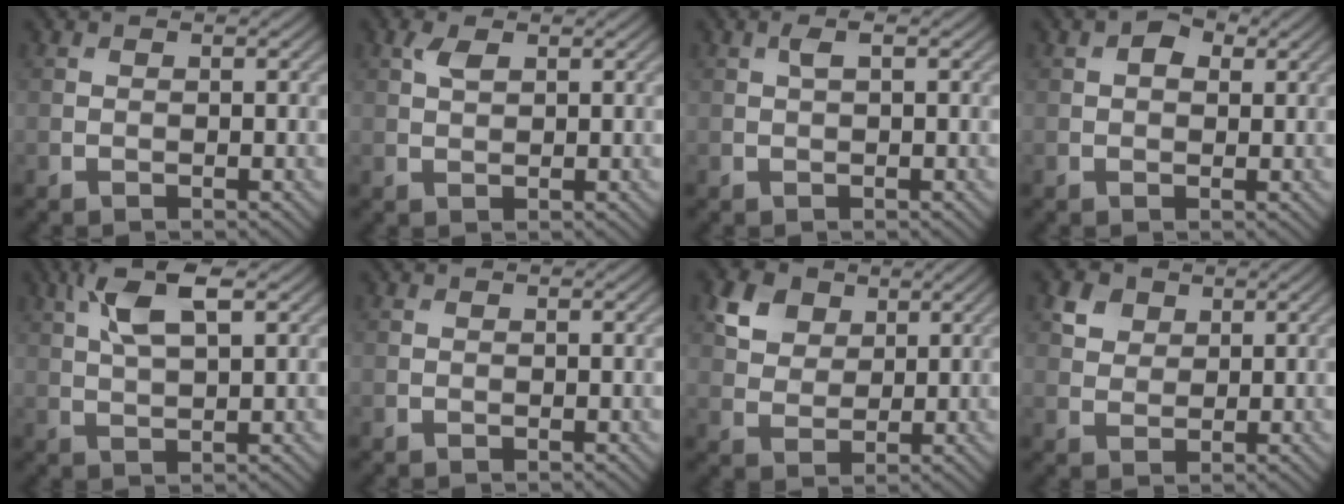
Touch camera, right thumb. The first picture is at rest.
{"total": 2.0, "force": [1.0, 0.9, 1.4], "torque": [-0.033, 0.004, 0.019]}
{"total": 1.3, "force": [0.4, 0.2, 1.2], "torque": [-0.029, 0.004, 0.008]}
{"total": 2.3, "force": [0.8, 1.5, 1.6], "torque": [-0.029, 0.004, 0.011]}
{"total": 6.8, "force": [2.9, 2.3, 5.7], "torque": [-0.123, 0.009, 0.057]}
{"total": 0.0}
{"total": 4.8, "force": [2.7, 3.3, 2.2], "torque": [-0.056, 0.001, 0.054]}
{"total": 2.9, "force": [1.7, 2.0, 1.1], "torque": [-0.028, 0.001, 0.035]}